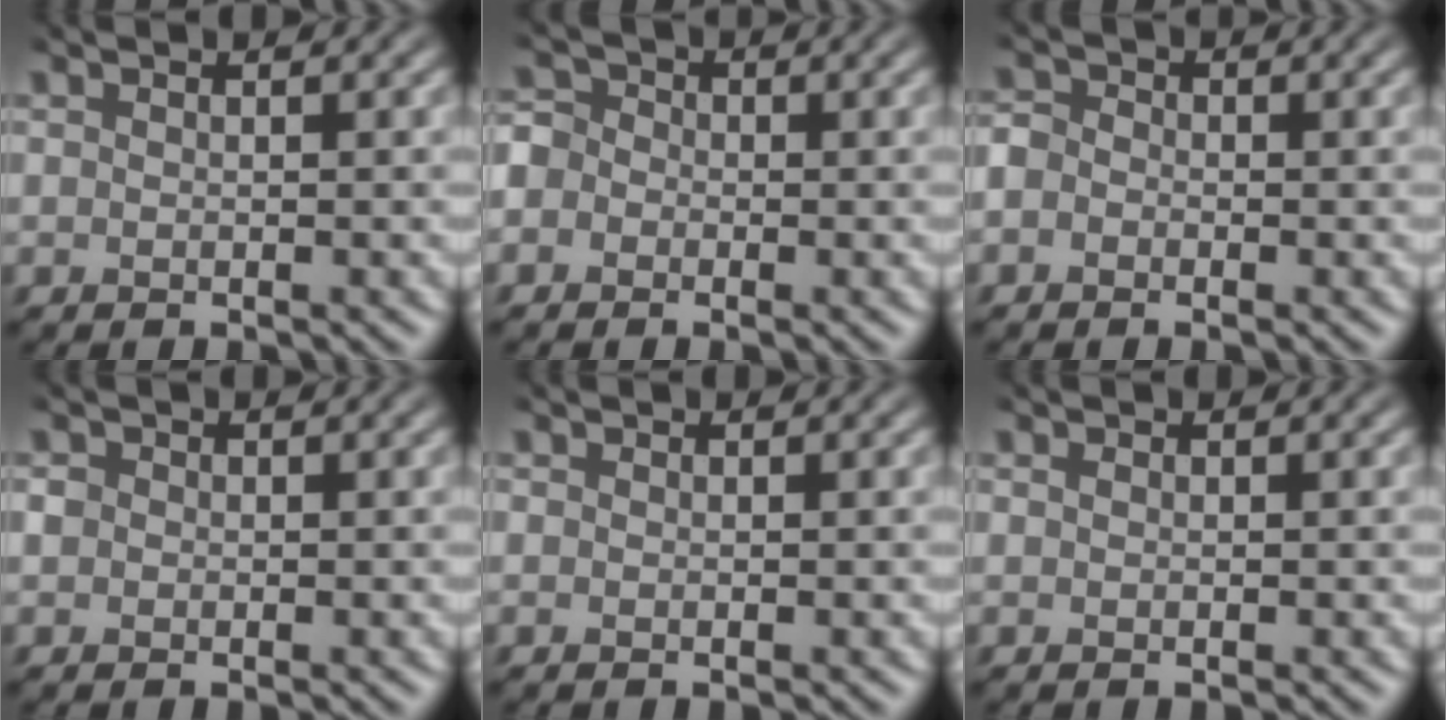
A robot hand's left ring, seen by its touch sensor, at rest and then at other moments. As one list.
[{"total": 3.6, "force": [-2.9, 0.5, -2.1], "torque": [0.028, -0.012, -0.041]}, {"total": 3.3, "force": [-2.7, -0.3, -1.9], "torque": [0.011, -0.015, -0.038]}, {"total": 2.3, "force": [-1.5, -0.6, -1.7], "torque": [0.007, -0.010, -0.012]}, {"total": 2.4, "force": [-1.2, -1.2, -1.7], "torque": [0.011, -0.016, -0.006]}, {"total": 2.4, "force": [-1.2, -1.2, -1.7], "torque": [0.008, -0.014, -0.004]}]